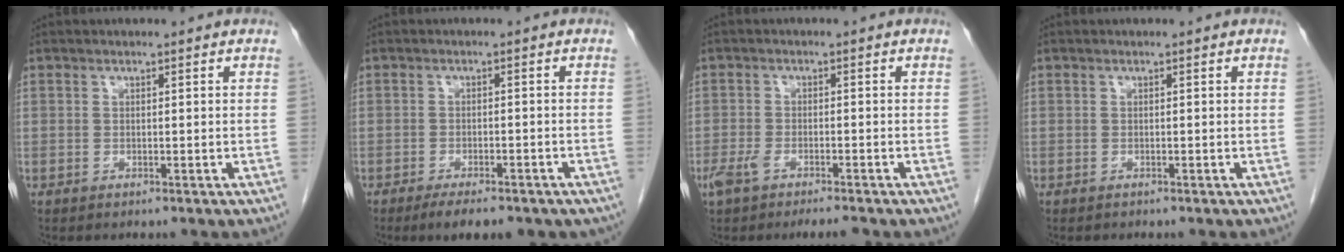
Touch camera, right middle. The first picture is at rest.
{"total": 8.0, "force": [-6.1, 2.6, 4.5], "torque": [-0.052, -0.006, -0.075]}
{"total": 5.1, "force": [-3.8, 1.2, 3.3], "torque": [-0.062, -0.004, -0.061]}
{"total": 0.0}